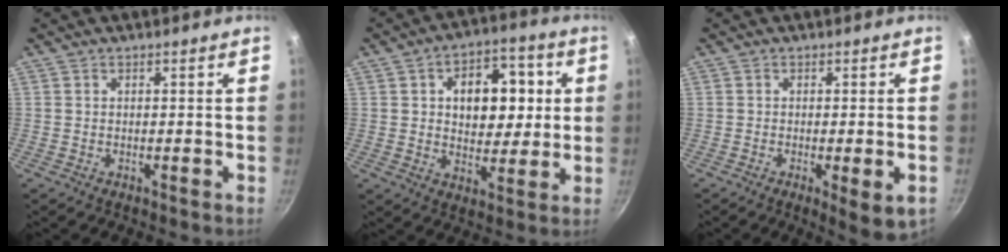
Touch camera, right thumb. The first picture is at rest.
{"total": 14.2, "force": [2.6, 9.6, 10.1], "torque": [-0.095, 0.003, 0.034]}
{"total": 5.9, "force": [-1.8, 1.4, 5.4], "torque": [-0.073, -0.005, -0.021]}